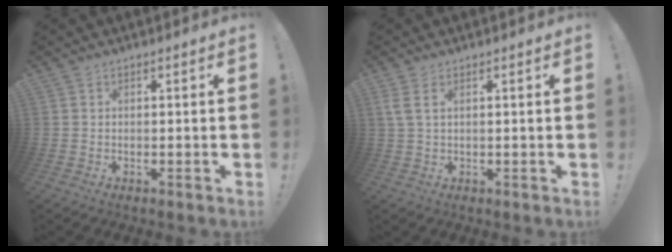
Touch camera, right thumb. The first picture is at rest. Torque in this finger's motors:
{"motor_torque": [-0.19, -0.24, 0.33, -0.22, -0.05]}